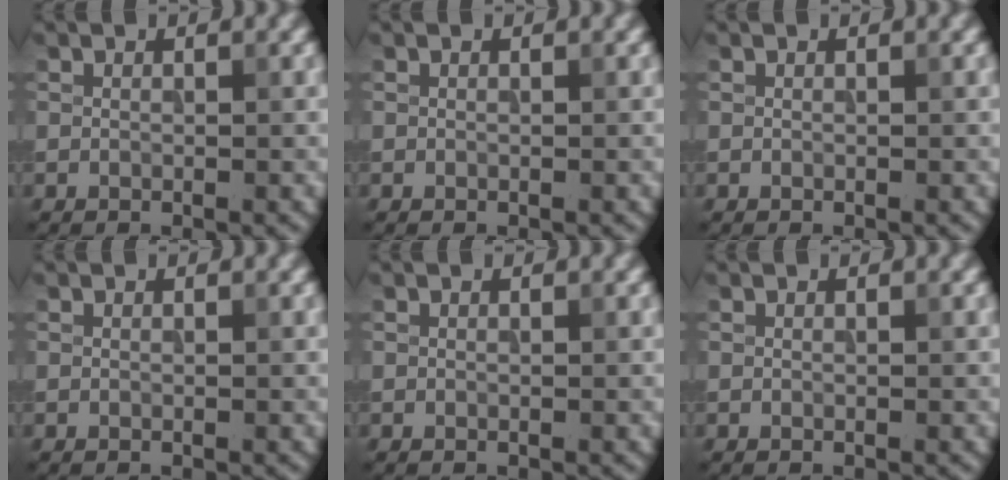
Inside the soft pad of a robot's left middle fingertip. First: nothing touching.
{"total": 0.0}
{"total": 0.0}
{"total": 0.0}
{"total": 0.0}
{"total": 0.0}